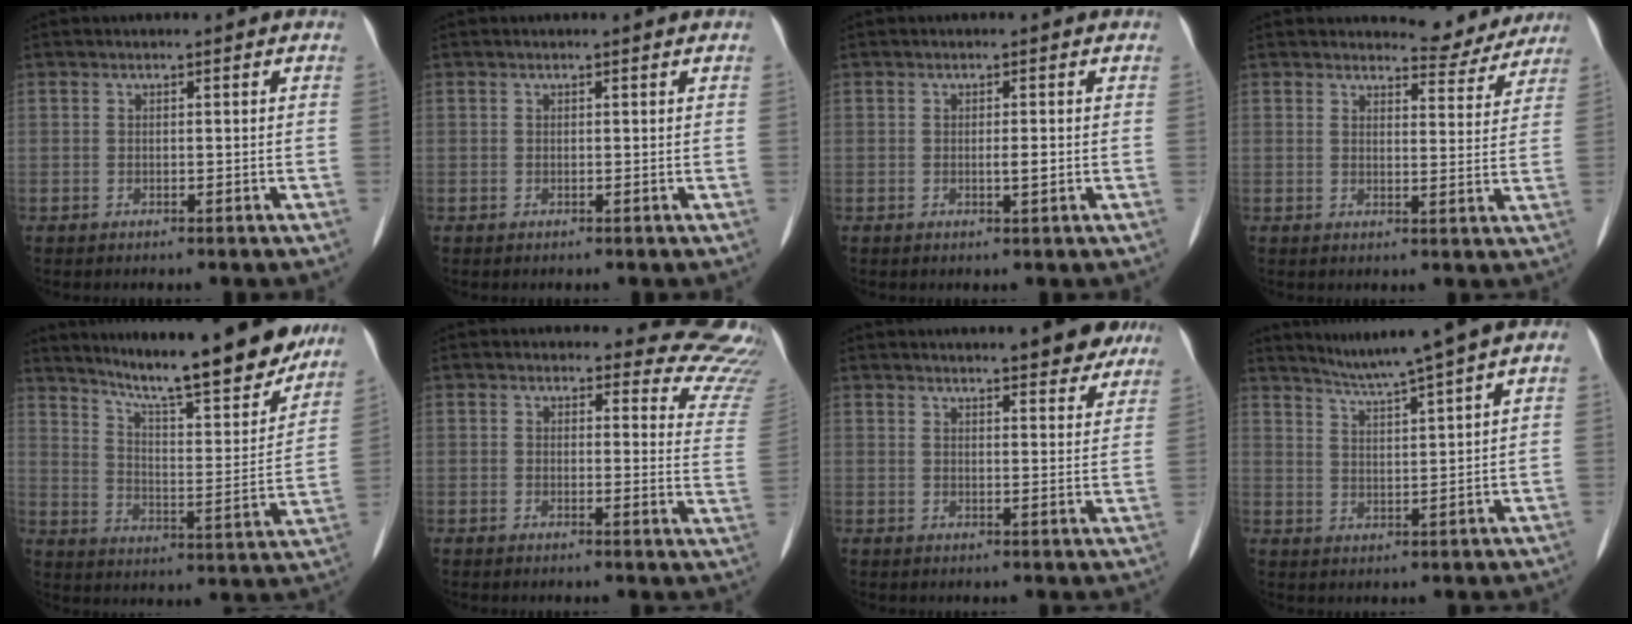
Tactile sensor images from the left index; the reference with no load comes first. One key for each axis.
{"total": 0.6, "fx": 0.6, "fy": 0.0, "fz": 0.1, "tx": -0.009, "ty": -0.001, "tz": -0.002}
{"total": 1.1, "fx": -0.1, "fy": 0.1, "fz": 1.1, "tx": -0.020, "ty": -0.001, "tz": -0.001}
{"total": 6.0, "fx": 5.8, "fy": 1.4, "fz": 0.0, "tx": 0.002, "ty": -0.016, "tz": 0.062}
{"total": 21.5, "fx": 18.5, "fy": 2.2, "fz": 10.6, "tx": -0.168, "ty": -0.024, "tz": 0.269}
{"total": 10.9, "fx": 10.7, "fy": 1.9, "fz": -0.5, "tx": 0.052, "ty": -0.105, "tz": 0.071}
{"total": 9.8, "fx": 8.5, "fy": 2.0, "fz": 4.4, "tx": -0.045, "ty": 0.001, "tz": 0.092}
{"total": 8.3, "fx": 5.8, "fy": 0.0, "fz": 5.9, "tx": -0.092, "ty": 0.022, "tz": 0.090}